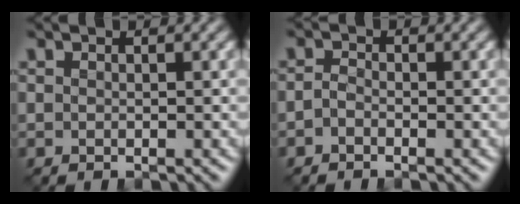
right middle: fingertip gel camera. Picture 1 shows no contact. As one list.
[{"total": 0.9, "force": [-0.6, 0.5, 0.5], "torque": [-0.012, 0.001, -0.015]}]